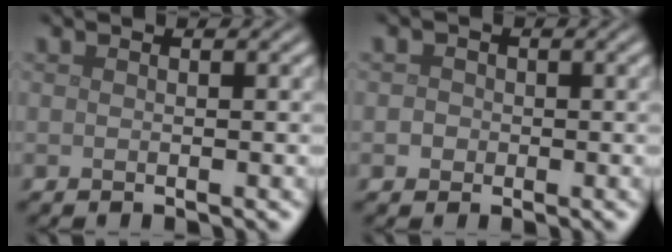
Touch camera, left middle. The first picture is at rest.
{"total": 1.7, "force": [0.2, 1.5, 0.6], "torque": [0.009, 0.006, -0.008]}